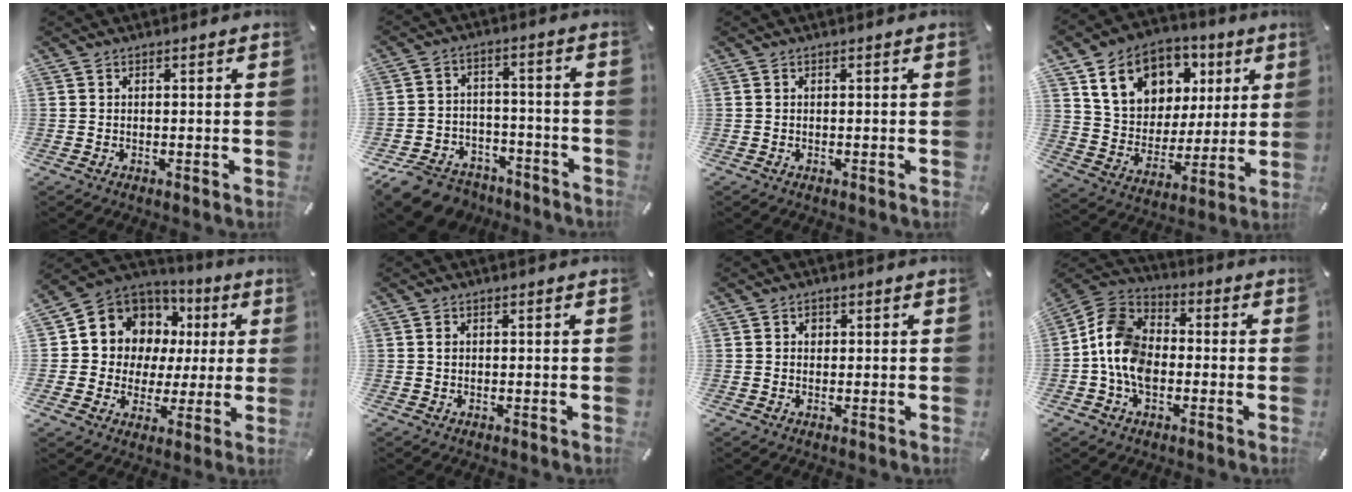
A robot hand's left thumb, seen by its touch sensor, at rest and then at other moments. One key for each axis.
{"total": 10.1, "fx": -7.7, "fy": 5.8, "fz": 2.8, "tx": -0.049, "ty": 0.050, "tz": -0.140}
{"total": 0.0}
{"total": 15.2, "fx": 7.3, "fy": 12.0, "fz": 5.7, "tx": -0.112, "ty": -0.023, "tz": 0.143}
{"total": 10.2, "fx": 4.0, "fy": 9.3, "fz": 1.5, "tx": -0.044, "ty": -0.045, "tz": 0.081}
{"total": 0.7, "fx": 0.1, "fy": 0.5, "fz": 0.5, "tx": -0.010, "ty": 0.002, "tz": 0.002}
{"total": 1.1, "fx": 0.2, "fy": 1.1, "fz": 0.3, "tx": 0.009, "ty": -0.001, "tz": -0.002}
{"total": 10.8, "fx": -2.7, "fy": 8.1, "fz": 6.7, "tx": -0.156, "ty": 0.022, "tz": -0.052}